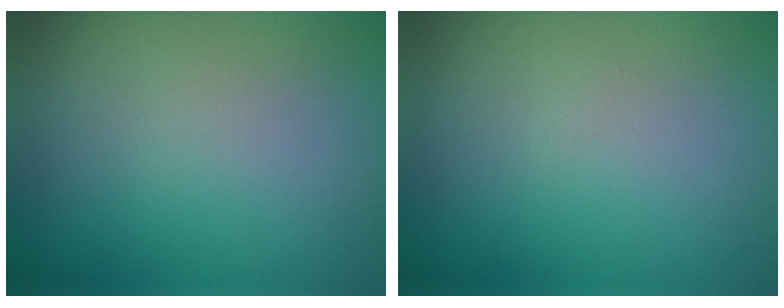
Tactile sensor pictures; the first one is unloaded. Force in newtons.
{"total": 0.0}